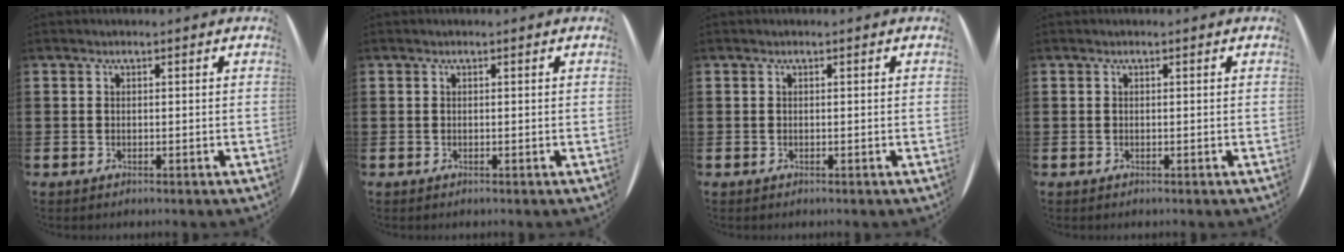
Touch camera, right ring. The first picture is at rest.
{"total": 0.0}
{"total": 0.0}
{"total": 0.0}